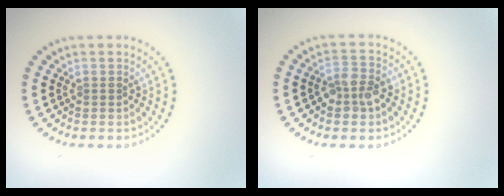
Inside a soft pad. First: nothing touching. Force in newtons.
{"total": 2.6, "press": 2.4, "slide": 1.0}